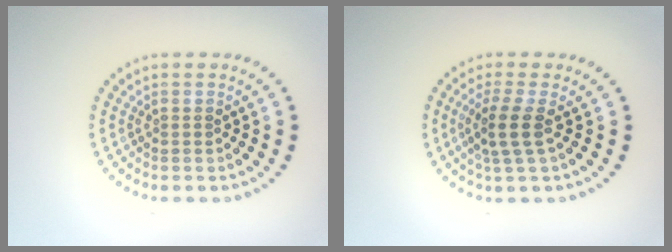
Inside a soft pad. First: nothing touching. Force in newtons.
{"total": 2.7, "press": 2.1, "slide": 1.7}